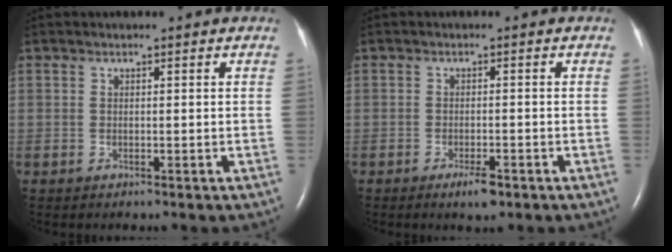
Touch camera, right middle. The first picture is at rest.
{"total": 2.7, "force": [-1.7, 0.6, 1.9], "torque": [-0.038, -0.002, -0.026]}